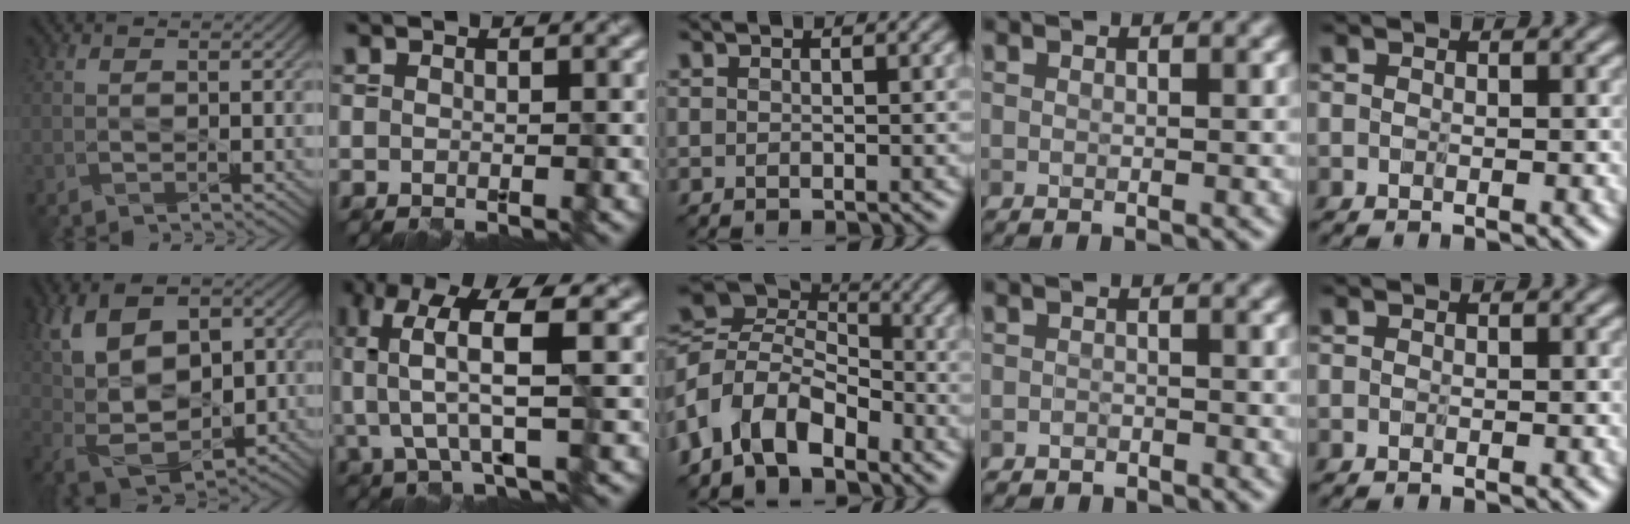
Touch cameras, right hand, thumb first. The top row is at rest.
{"thumb": {"total": 13.7, "force": [1.1, 8.8, 10.5], "torque": [-0.211, 0.015, 0.034]}, "index": {"total": 6.3, "force": [0.9, 1.6, 6.1], "torque": [-0.137, 0.007, 0.020]}, "middle": {"total": 8.9, "force": [-3.2, 6.1, 5.6], "torque": [-0.108, 0.002, -0.079]}, "ring": {"total": 1.2, "force": [-1.1, 0.4, 0.0], "torque": [0.005, 0.001, -0.021]}}